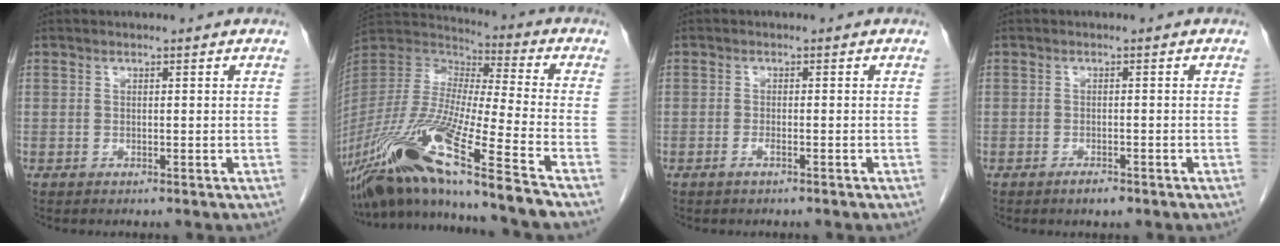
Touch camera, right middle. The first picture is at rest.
{"total": 21.2, "force": [-14.8, -1.5, 15.1], "torque": [-0.329, -0.049, -0.284]}
{"total": 1.1, "force": [-0.7, 0.1, 0.8], "torque": [-0.018, 0.001, -0.015]}
{"total": 1.8, "force": [-1.3, 0.5, 1.1], "torque": [-0.022, -0.001, -0.018]}